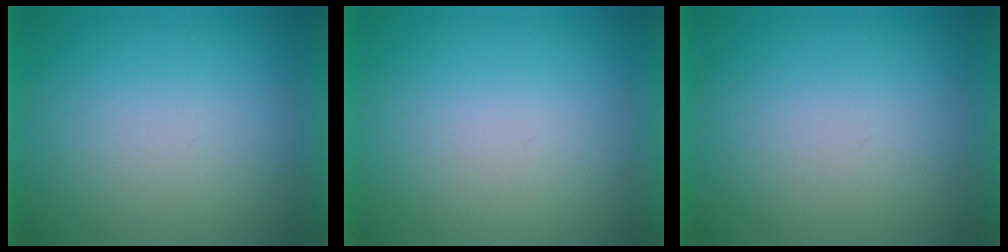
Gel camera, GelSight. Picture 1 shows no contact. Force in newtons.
{"total": 1.0}
{"total": 0.0}